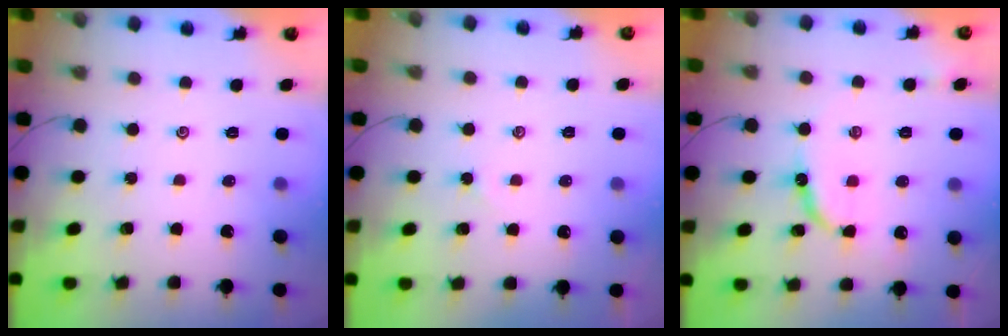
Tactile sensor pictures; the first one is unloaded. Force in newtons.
{"total": 1.3, "press": 1.3, "slide": 0.3}
{"total": 9.4, "press": 9.4, "slide": 0.9}